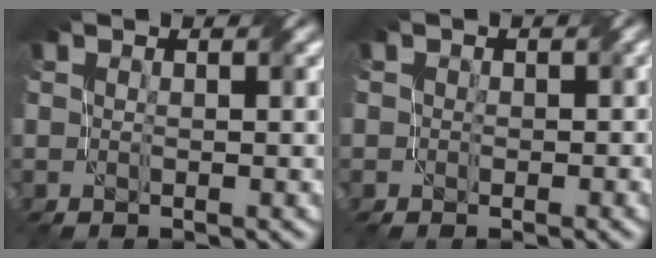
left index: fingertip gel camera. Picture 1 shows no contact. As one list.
[{"total": 1.4, "force": [0.3, 1.3, 0.4], "torque": [-0.001, 0.004, -0.002]}]